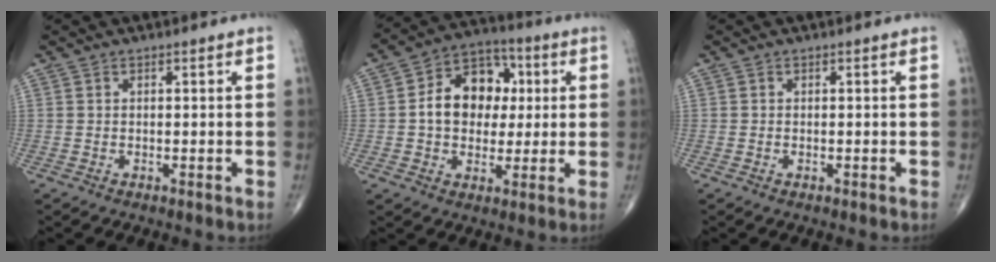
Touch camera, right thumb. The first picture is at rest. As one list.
[{"total": 13.3, "force": [1.2, 10.1, 8.6], "torque": [-0.096, 0.019, 0.013]}, {"total": 0.0}]